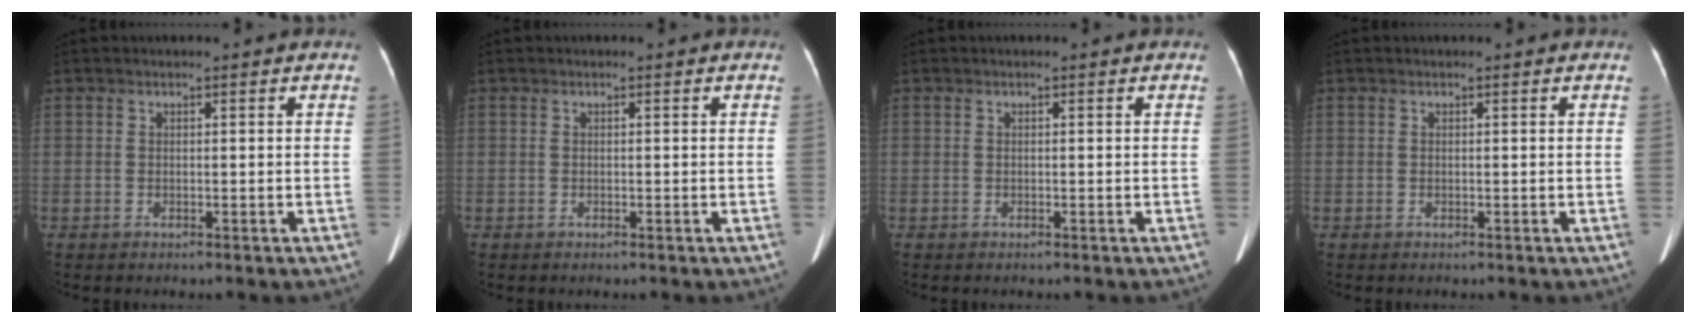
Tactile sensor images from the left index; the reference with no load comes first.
{"total": 0.0}
{"total": 0.0}
{"total": 0.0}